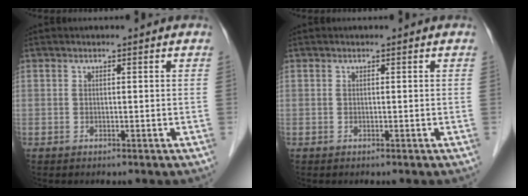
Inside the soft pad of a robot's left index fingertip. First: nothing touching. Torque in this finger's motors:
{"motor_torque": [0.00, 0.00, 0.00, 0.00]}